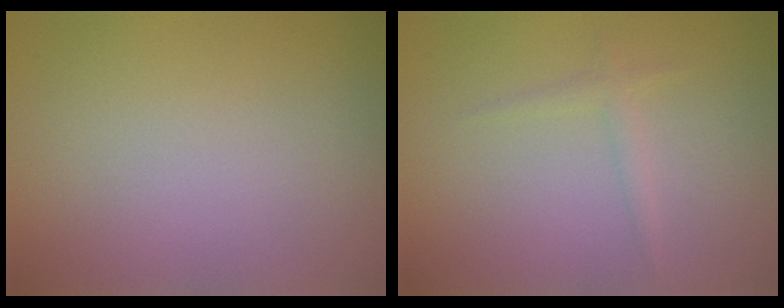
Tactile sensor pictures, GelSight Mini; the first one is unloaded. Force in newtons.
{"total": 1.1, "press": 1.1, "slide": 0.1}